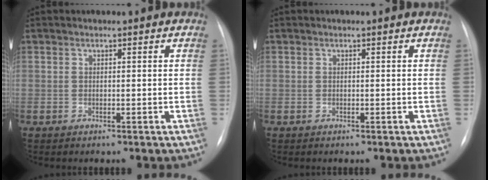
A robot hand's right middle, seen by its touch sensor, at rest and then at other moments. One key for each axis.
{"total": 0.0}